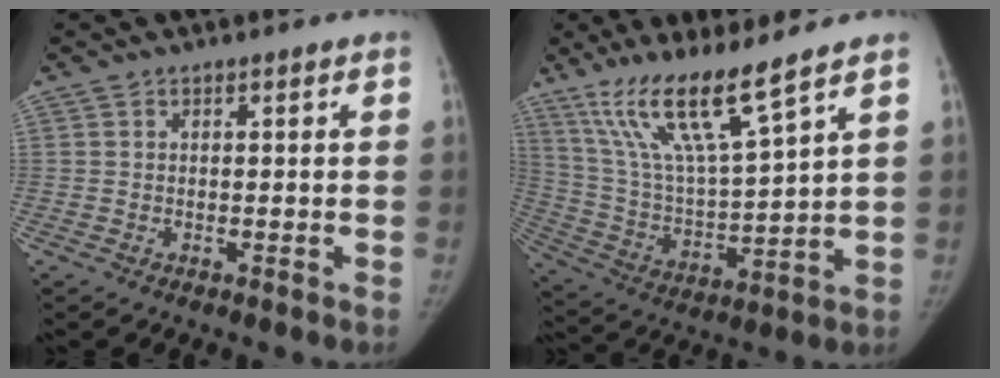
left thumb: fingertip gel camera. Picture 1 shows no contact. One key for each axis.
{"total": 15.1, "fx": 10.6, "fy": 1.5, "fz": 10.7, "tx": -0.197, "ty": -0.057, "tz": 0.219}